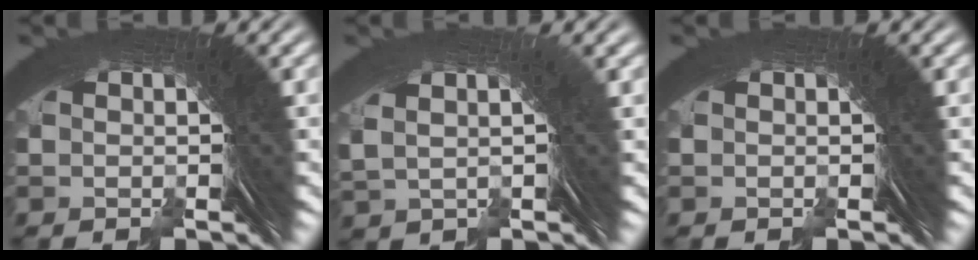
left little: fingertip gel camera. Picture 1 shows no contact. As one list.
[{"total": 2.6, "force": [1.2, 1.1, 2.0], "torque": [-0.028, 0.005, 0.024]}, {"total": 0.0}]